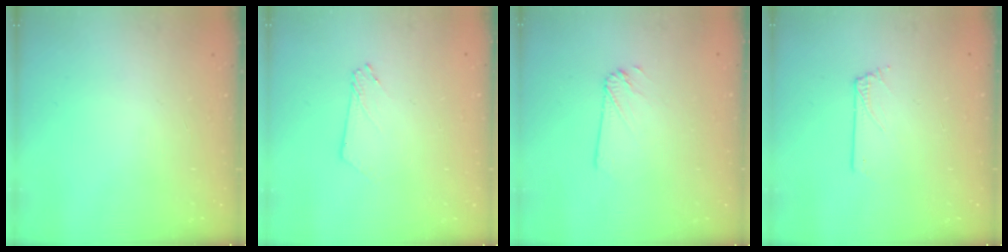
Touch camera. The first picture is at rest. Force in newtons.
{"total": 2.5, "press": 2.5, "slide": 0.2}
{"total": 1.6, "press": 1.6, "slide": 0.0}
{"total": 0.5, "press": 0.5, "slide": 0.0}